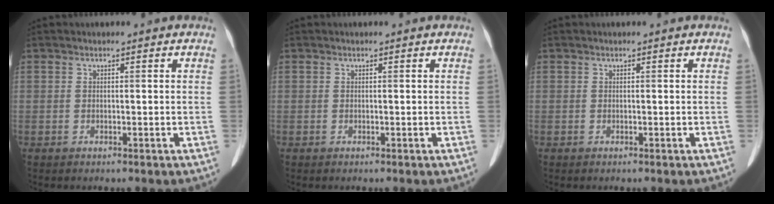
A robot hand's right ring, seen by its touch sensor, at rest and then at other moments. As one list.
[{"total": 0.0}, {"total": 0.0}]